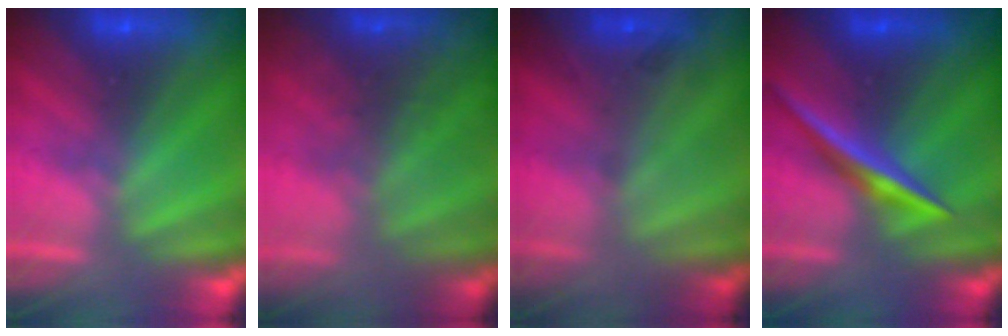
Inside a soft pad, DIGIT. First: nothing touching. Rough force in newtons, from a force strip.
{"total": 8.2}
{"total": 2.2}
{"total": 2.1}